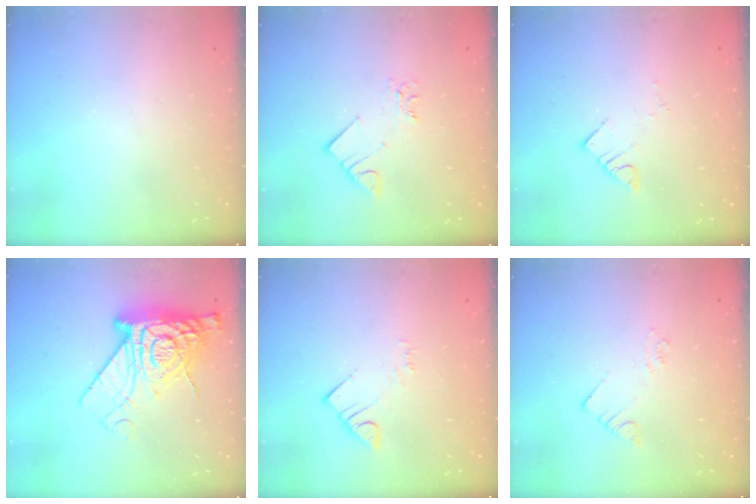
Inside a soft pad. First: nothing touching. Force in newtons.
{"total": 3.4, "press": 3.4, "slide": 0.1}
{"total": 3.9, "press": 3.9, "slide": 0.2}
{"total": 16.6, "press": 16.5, "slide": 1.3}
{"total": 3.0, "press": 3.0, "slide": 0.3}
{"total": 1.9, "press": 1.9, "slide": 0.1}